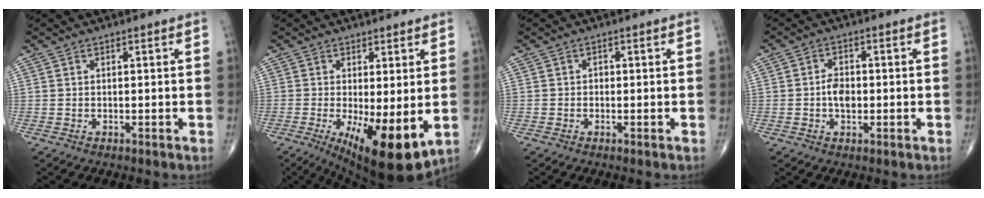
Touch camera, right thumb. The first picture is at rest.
{"total": 13.4, "force": [-3.0, 4.4, 12.3], "torque": [-0.188, -0.028, -0.032]}
{"total": 0.7, "force": [-0.2, 0.7, 0.2], "torque": [0.003, 0.004, -0.006]}
{"total": 3.7, "force": [-0.4, 2.4, 2.8], "torque": [-0.039, 0.003, -0.013]}